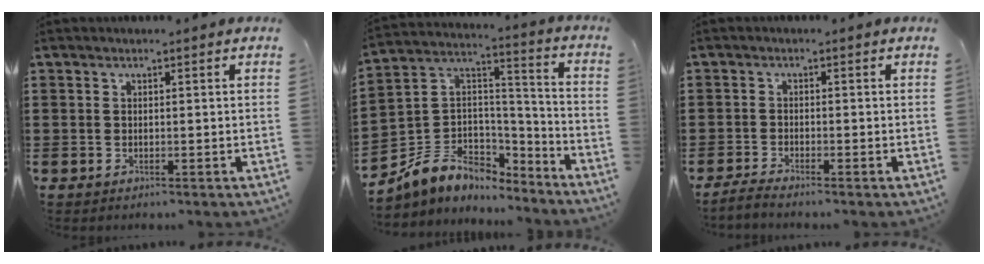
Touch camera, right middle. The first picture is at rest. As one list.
[{"total": 6.6, "force": [-4.5, 4.8, 0.6], "torque": [-0.045, -0.009, -0.091]}, {"total": 1.4, "force": [-1.2, -0.1, 0.6], "torque": [-0.012, 0.000, -0.024]}]